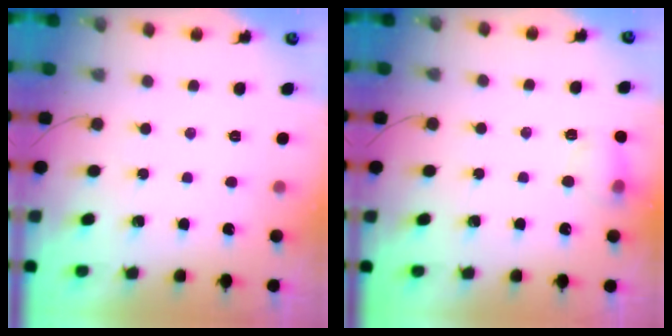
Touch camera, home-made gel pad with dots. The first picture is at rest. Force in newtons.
{"total": 7.5, "press": 7.2, "slide": 1.8}